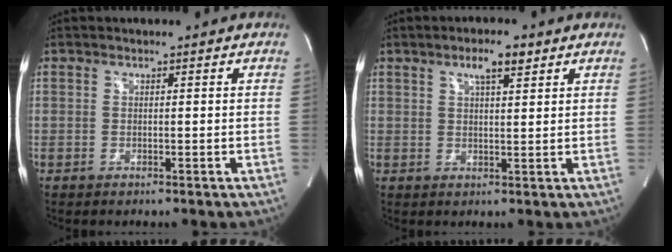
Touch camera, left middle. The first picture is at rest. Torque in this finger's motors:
{"motor_torque": [0.01, -0.12, 0.00, 0.02]}